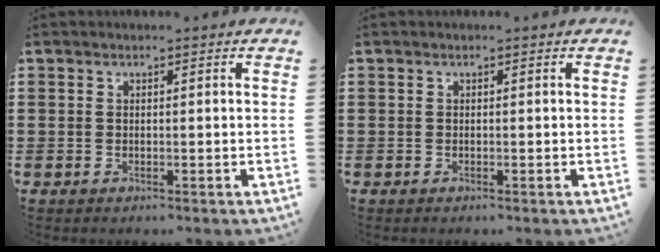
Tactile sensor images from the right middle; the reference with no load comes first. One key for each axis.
{"total": 0.0}